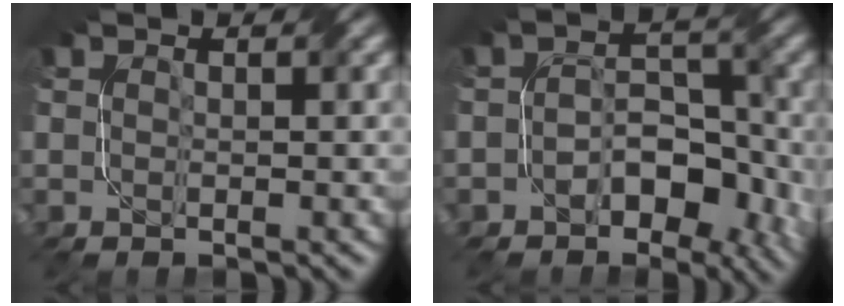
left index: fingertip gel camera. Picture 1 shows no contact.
{"total": 5.3, "force": [-2.2, 3.4, 3.5], "torque": [-0.041, -0.001, -0.036]}